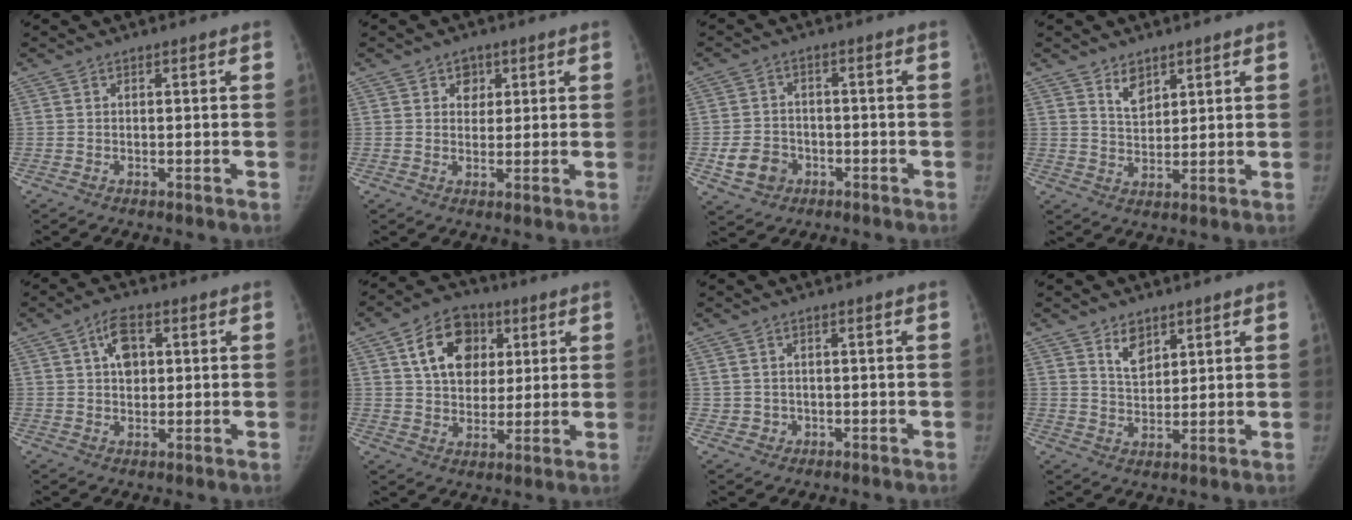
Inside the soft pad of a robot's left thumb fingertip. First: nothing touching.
{"total": 3.4, "force": [1.5, 2.7, 1.3], "torque": [0.007, -0.005, 0.018]}
{"total": 6.9, "force": [-2.5, 5.7, 2.8], "torque": [-0.037, 0.018, -0.038]}
{"total": 4.5, "force": [3.0, 2.6, 2.2], "torque": [-0.016, -0.025, 0.057]}
{"total": 6.1, "force": [1.7, 3.8, 4.4], "torque": [-0.058, 0.006, 0.025]}
{"total": 13.4, "force": [4.8, 9.8, 7.7], "torque": [-0.092, -0.005, 0.076]}
{"total": 2.2, "force": [-0.4, 2.1, 0.4], "torque": [0.003, 0.006, -0.001]}
{"total": 5.2, "force": [3.2, 3.1, 2.7], "torque": [-0.023, -0.025, 0.060]}